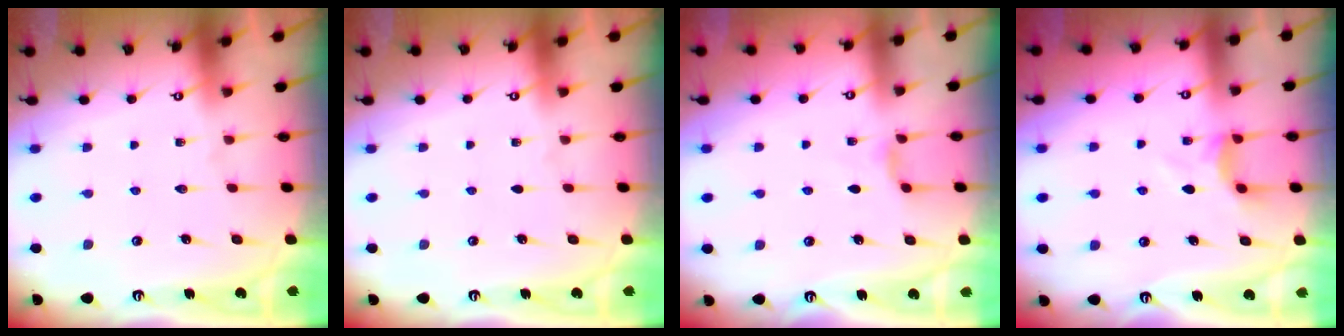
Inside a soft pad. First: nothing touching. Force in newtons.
{"total": 0.0}
{"total": 1.9, "press": 1.9, "slide": 0.4}
{"total": 4.5, "press": 4.4, "slide": 0.7}